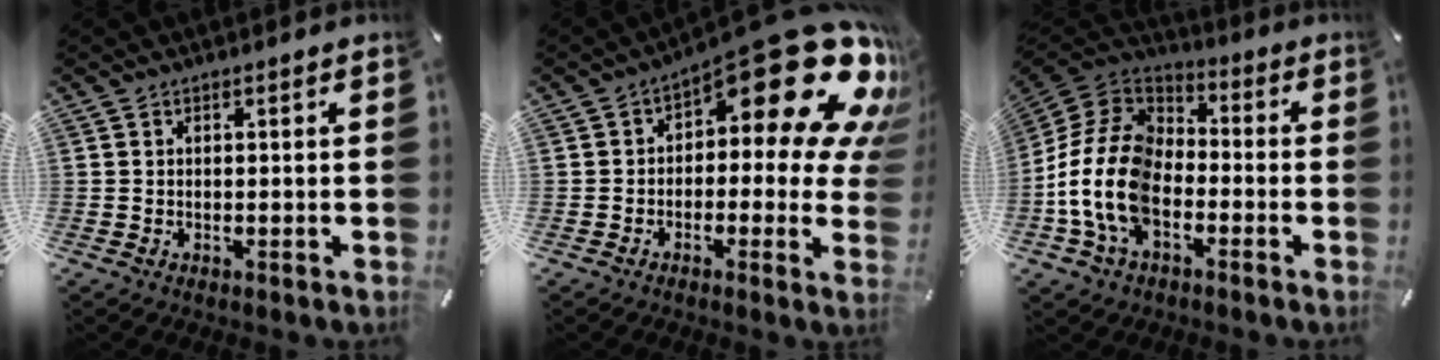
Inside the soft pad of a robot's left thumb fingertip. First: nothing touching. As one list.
[{"total": 22.4, "force": [11.7, 8.4, 17.2], "torque": [-0.215, -0.091, 0.193]}, {"total": 16.4, "force": [-6.3, 11.0, 10.3], "torque": [-0.238, 0.030, -0.122]}]